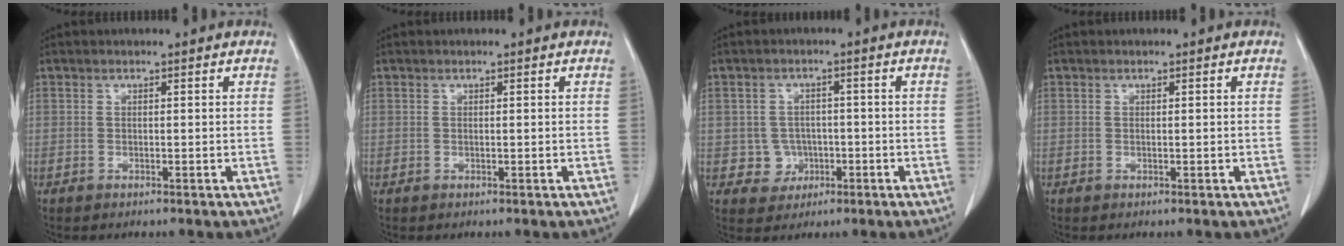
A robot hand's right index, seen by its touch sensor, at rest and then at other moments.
{"total": 0.0}
{"total": 4.1, "force": [-0.7, 4.0, 0.1], "torque": [0.013, 0.014, -0.001]}
{"total": 0.0}